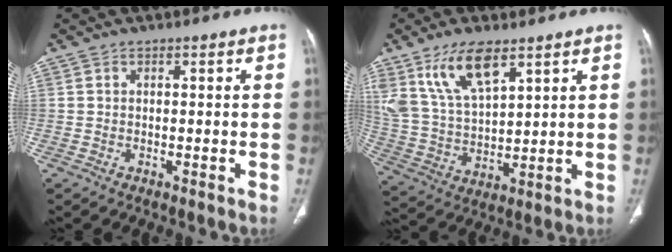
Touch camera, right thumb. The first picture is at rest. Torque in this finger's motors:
{"motor_torque": [-0.47, 0.87, 0.65, 0.75, 0.11]}